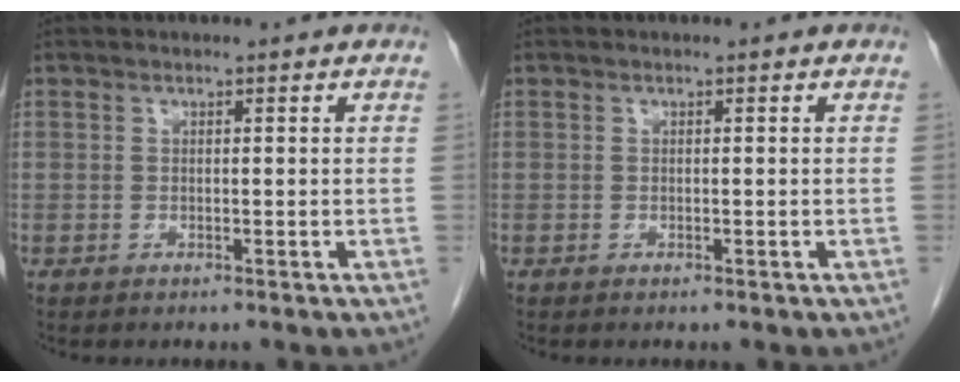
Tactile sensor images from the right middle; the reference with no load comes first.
{"total": 0.0}